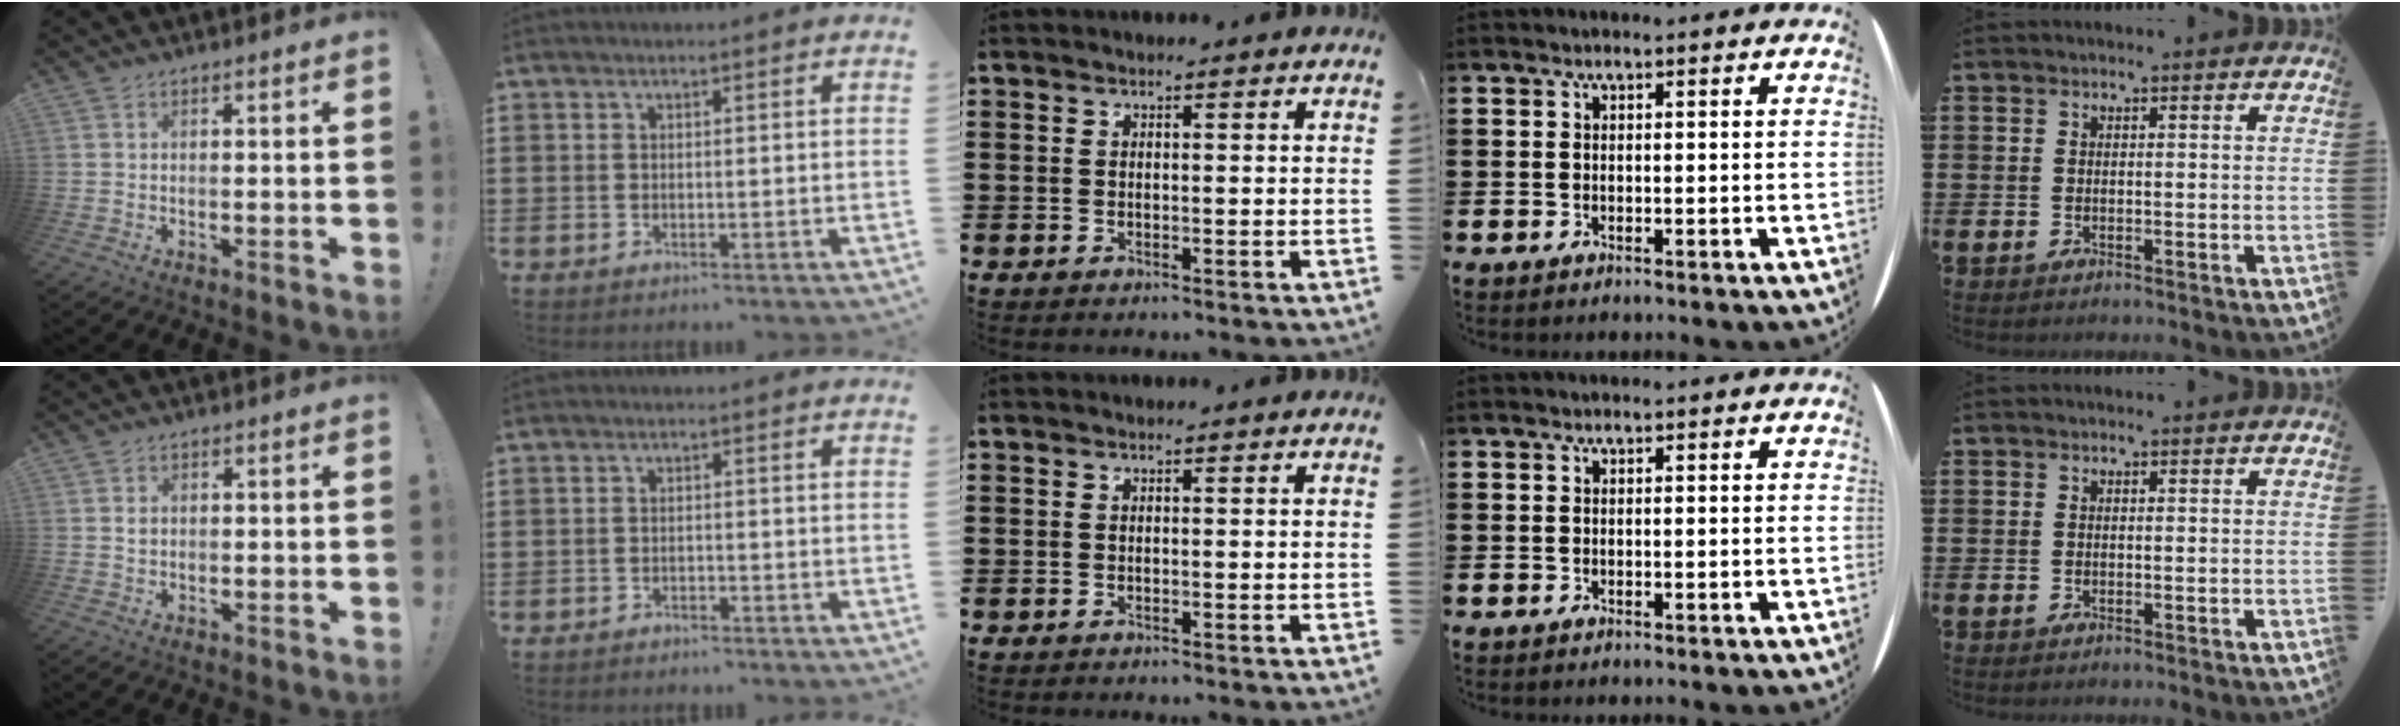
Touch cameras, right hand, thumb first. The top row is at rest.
{"thumb": {"total": 0.9, "force": [0.3, 0.7, 0.3], "torque": [0.007, -0.003, 0.002]}, "index": {"total": 1.0, "force": [-0.9, 0.3, 0.0], "torque": [-0.003, 0.004, -0.021]}}